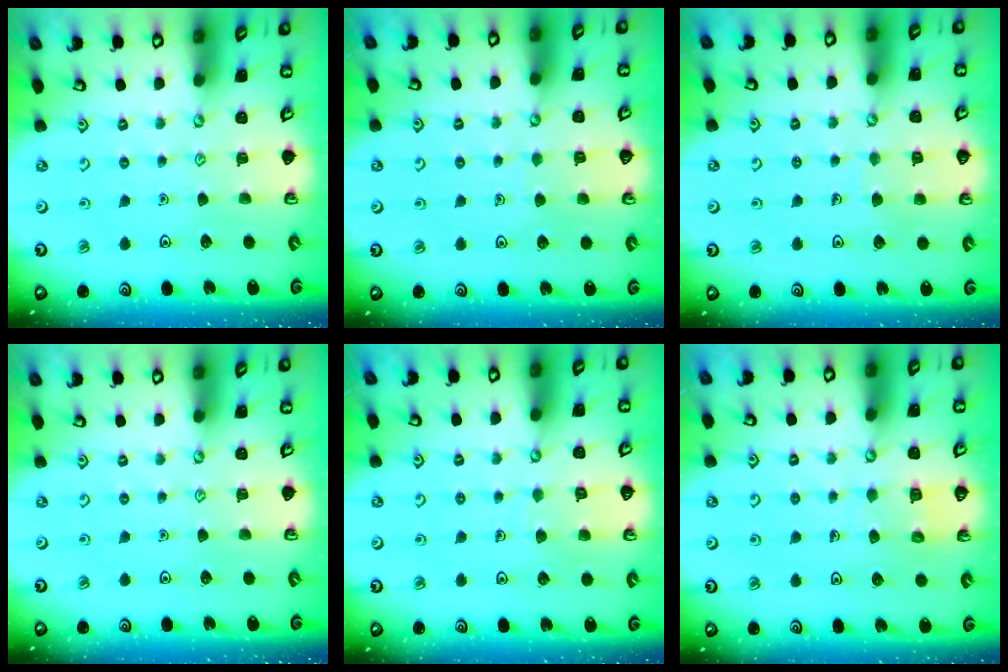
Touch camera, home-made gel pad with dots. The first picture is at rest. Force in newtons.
{"total": 3.4, "press": 3.4, "slide": 0.3}
{"total": 3.3, "press": 3.3, "slide": 0.2}
{"total": 0.0}
{"total": 5.1, "press": 5.1, "slide": 0.4}
{"total": 5.9, "press": 5.9, "slide": 0.6}